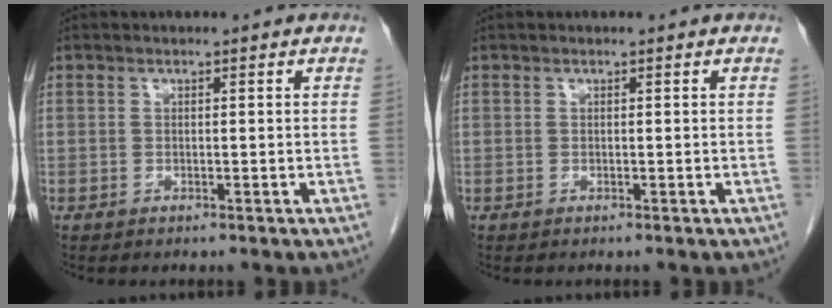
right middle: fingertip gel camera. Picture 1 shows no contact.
{"total": 0.0}